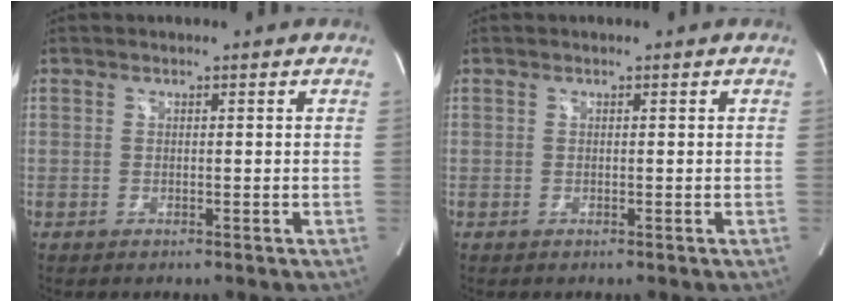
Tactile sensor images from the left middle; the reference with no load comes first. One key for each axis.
{"total": 0.0}